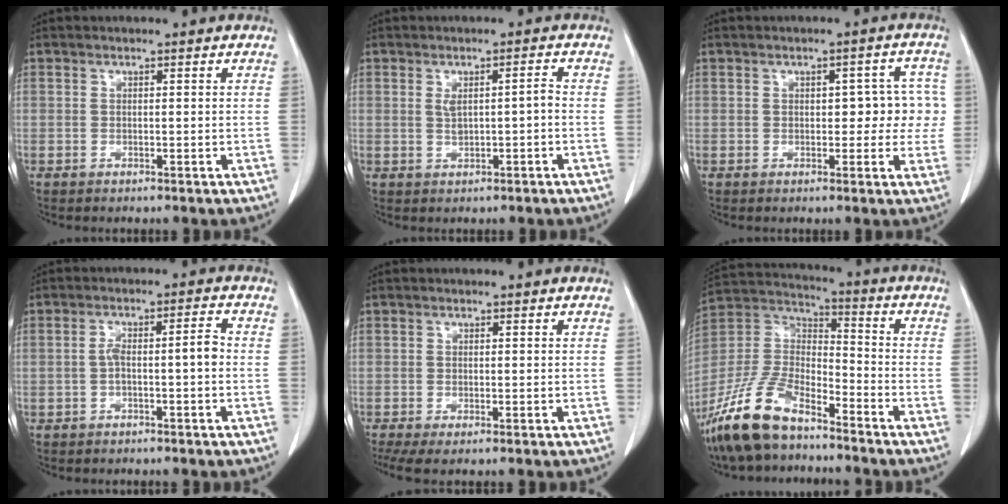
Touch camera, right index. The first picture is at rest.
{"total": 2.8, "force": [0.1, 0.6, 2.7], "torque": [-0.048, 0.009, 0.009]}
{"total": 5.8, "force": [0.4, 3.1, 4.9], "torque": [-0.042, 0.028, 0.005]}
{"total": 4.1, "force": [-0.8, 0.7, 3.9], "torque": [-0.066, 0.020, -0.008]}
{"total": 4.4, "force": [-3.0, 0.9, 3.0], "torque": [-0.059, -0.012, -0.053]}
{"total": 14.6, "force": [-11.1, 4.6, 8.3], "torque": [-0.180, 0.004, -0.214]}